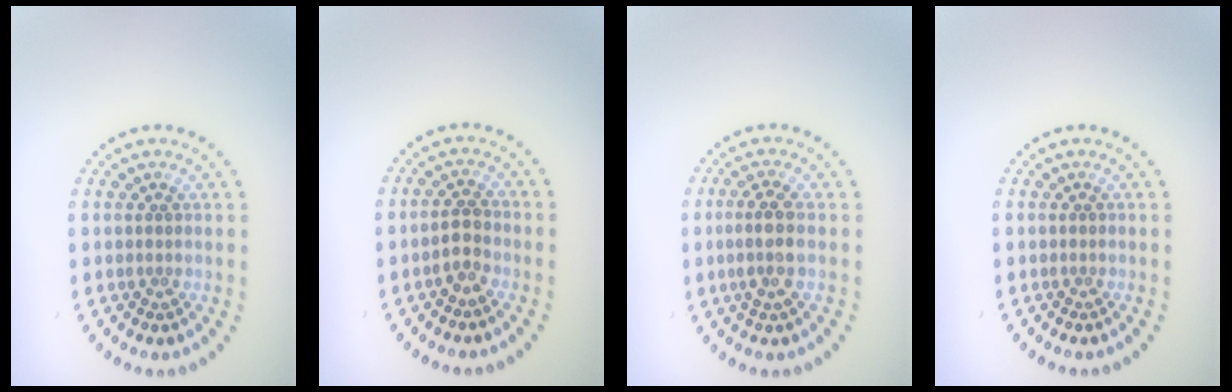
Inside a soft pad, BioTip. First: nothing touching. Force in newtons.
{"total": 1.7, "press": 1.6, "slide": 0.5}
{"total": 2.5, "press": 2.2, "slide": 1.1}
{"total": 0.0}